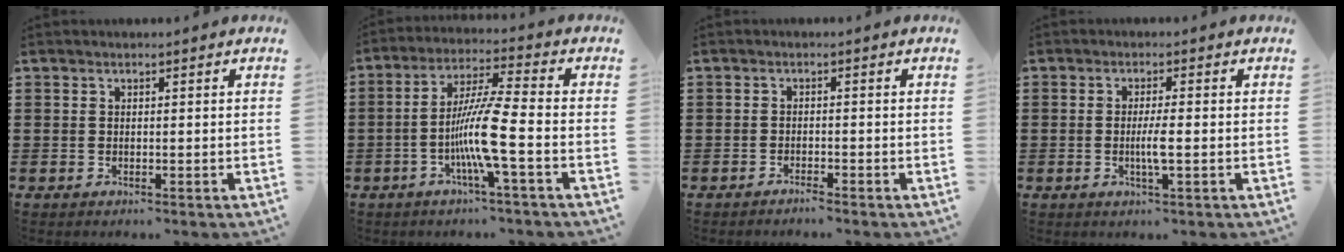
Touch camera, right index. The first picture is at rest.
{"total": 9.6, "force": [-3.1, 0.3, 9.1], "torque": [-0.183, -0.010, -0.065]}
{"total": 1.3, "force": [-1.2, -0.1, 0.3], "torque": [-0.009, -0.001, -0.024]}
{"total": 3.2, "force": [-0.6, 0.2, 3.2], "torque": [-0.063, -0.007, -0.015]}